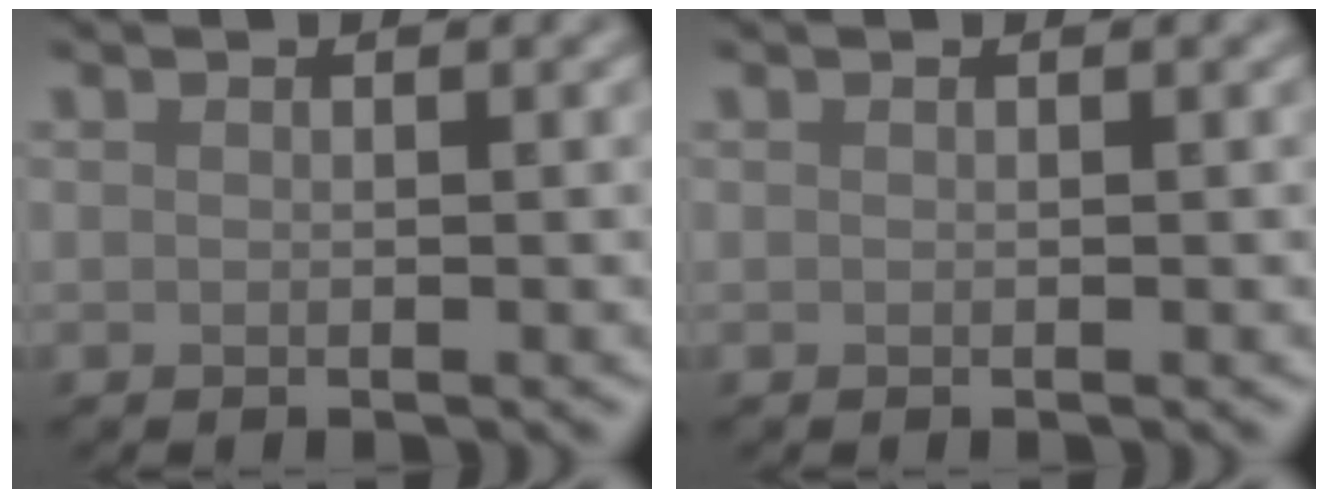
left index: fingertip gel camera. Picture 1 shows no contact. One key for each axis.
{"total": 0.0}